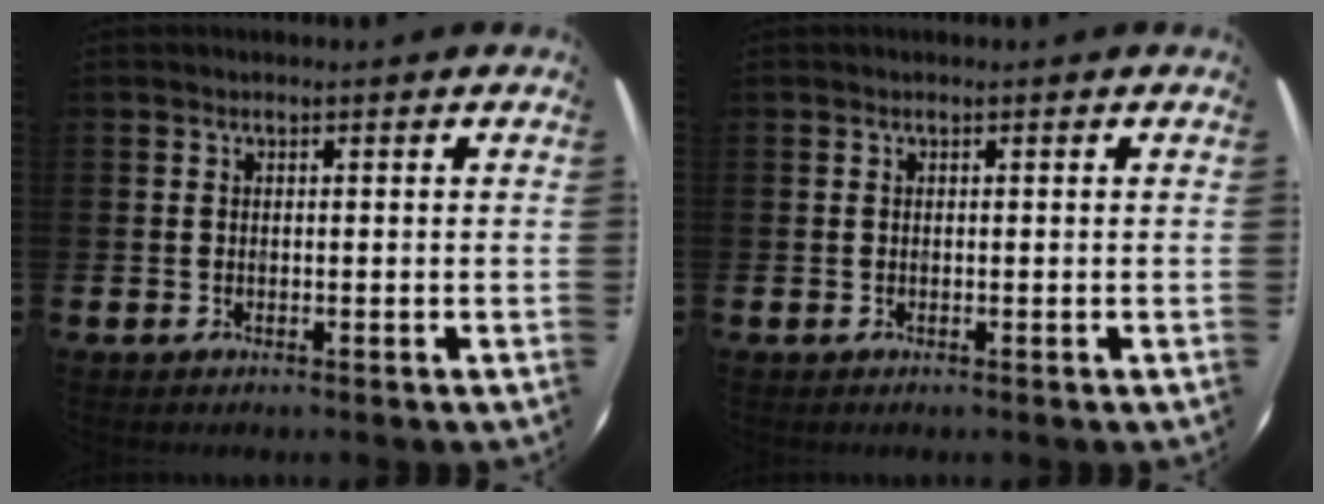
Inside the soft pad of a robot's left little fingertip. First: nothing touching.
{"total": 0.0}